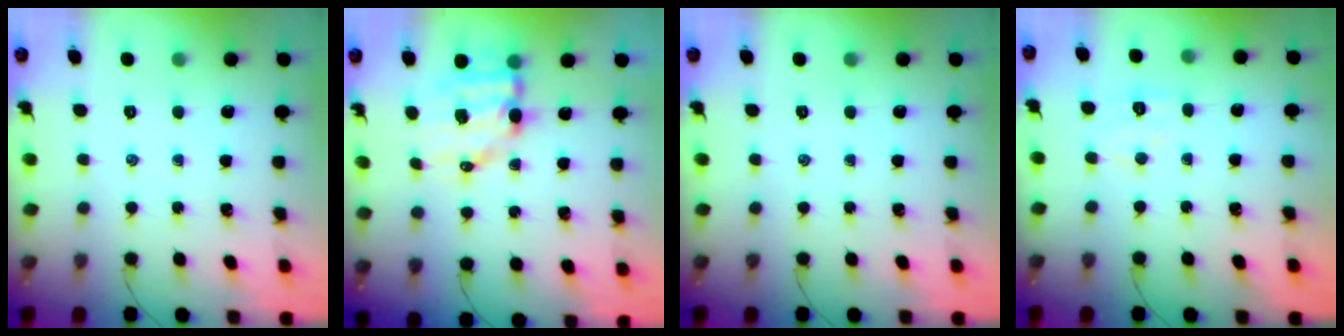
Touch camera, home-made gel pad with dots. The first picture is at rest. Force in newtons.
{"total": 10.8, "press": 10.7, "slide": 1.5}
{"total": 0.0}
{"total": 5.7, "press": 5.6, "slide": 1.1}